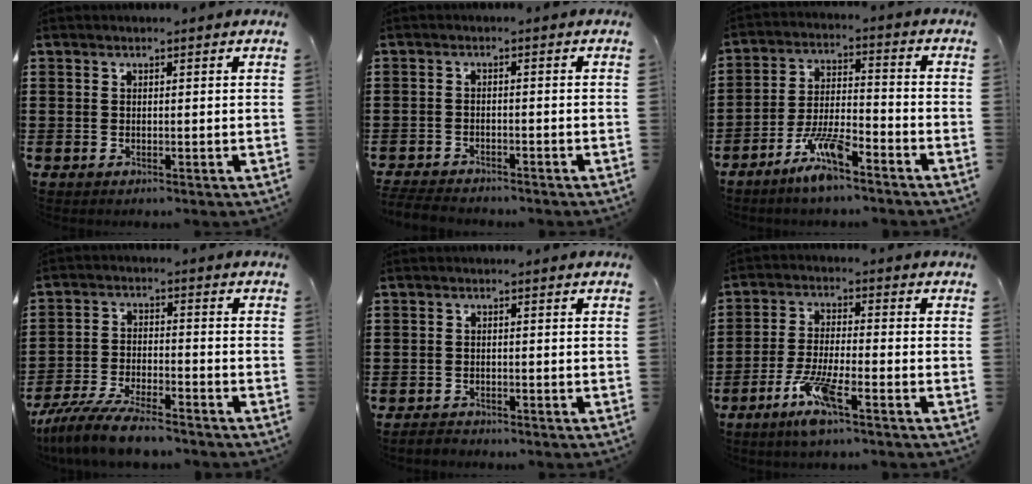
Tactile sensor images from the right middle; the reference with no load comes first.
{"total": 3.1, "force": [-3.0, 0.6, 0.2], "torque": [-0.015, -0.002, -0.067]}
{"total": 8.0, "force": [-6.1, 1.7, 4.8], "torque": [-0.110, -0.002, -0.119]}
{"total": 7.5, "force": [-6.8, 0.8, 3.1], "torque": [-0.070, 0.000, -0.129]}
{"total": 1.6, "force": [-1.4, 0.7, -0.3], "torque": [0.001, 0.004, -0.034]}
{"total": 7.2, "force": [-4.3, 1.1, 5.7], "torque": [-0.122, -0.009, -0.080]}